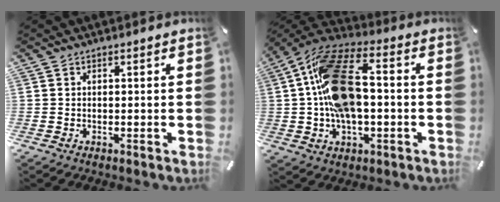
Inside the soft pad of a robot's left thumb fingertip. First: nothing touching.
{"total": 19.1, "force": [0.2, 10.9, 15.7], "torque": [-0.310, 0.017, 0.009]}